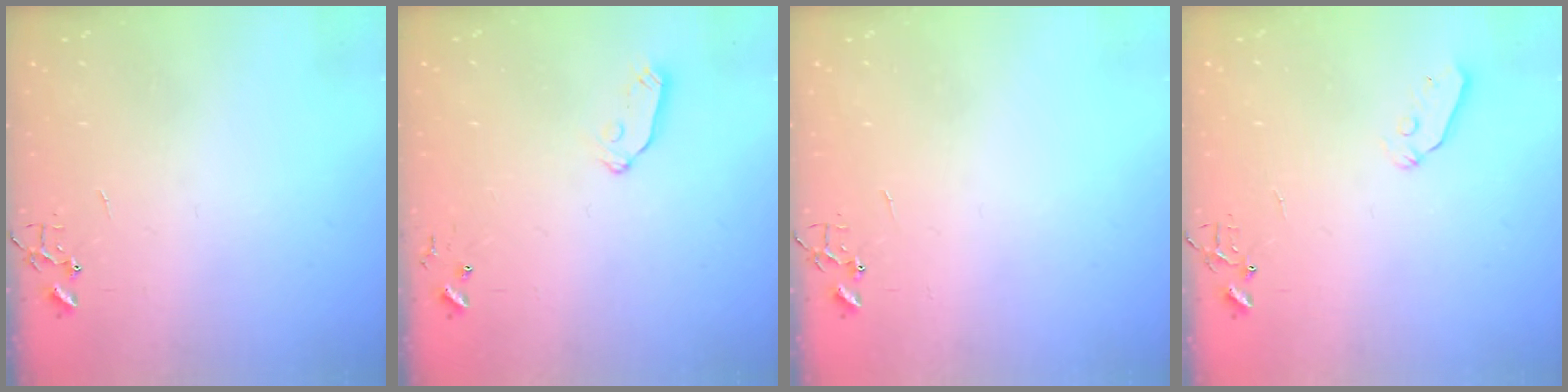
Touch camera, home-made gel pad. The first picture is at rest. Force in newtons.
{"total": 6.8, "press": 6.8, "slide": 0.4}
{"total": 0.0}
{"total": 5.3, "press": 5.2, "slide": 0.6}